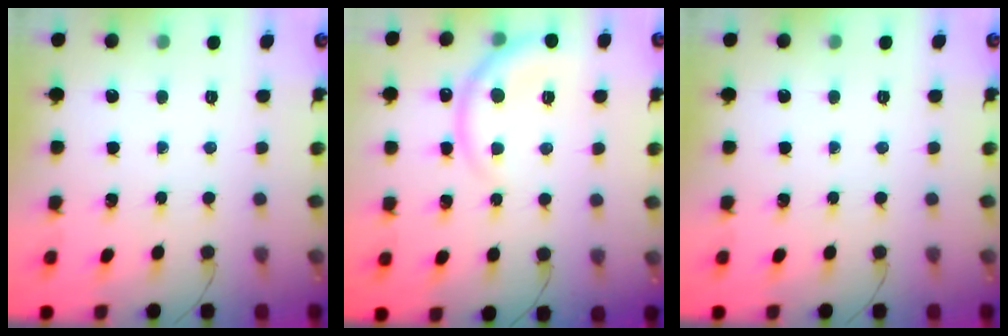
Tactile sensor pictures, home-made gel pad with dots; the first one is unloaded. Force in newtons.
{"total": 7.2, "press": 7.1, "slide": 0.5}
{"total": 0.0}